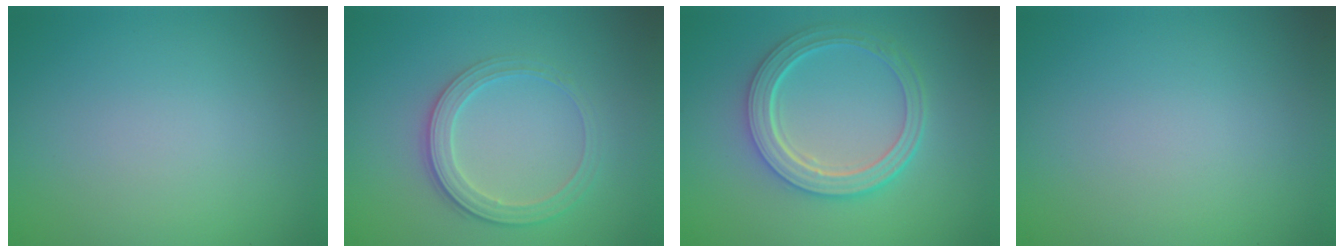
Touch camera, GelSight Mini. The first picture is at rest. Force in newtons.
{"total": 2.8, "press": 2.6, "slide": 1.1}
{"total": 5.2, "press": 4.0, "slide": 3.4}
{"total": 0.0}